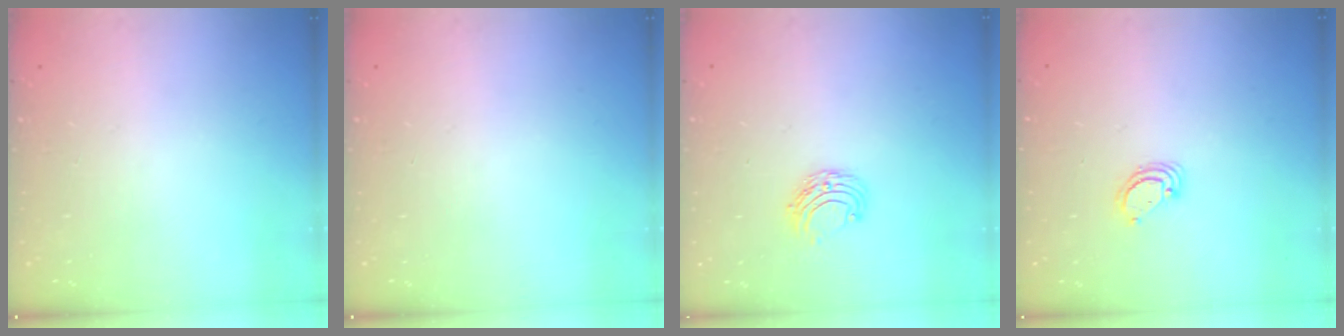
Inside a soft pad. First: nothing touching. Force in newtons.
{"total": 0.0}
{"total": 6.5, "press": 6.5, "slide": 0.6}
{"total": 3.8, "press": 3.8, "slide": 0.3}